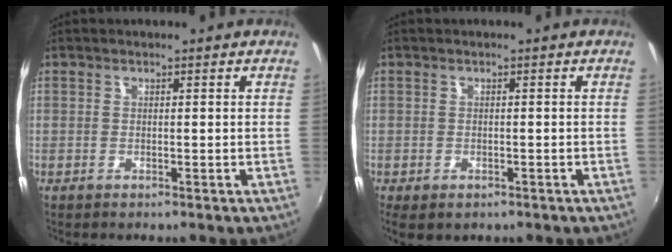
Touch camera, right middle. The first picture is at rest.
{"total": 3.5, "force": [-1.9, 2.2, 1.9], "torque": [-0.038, -0.018, -0.024]}